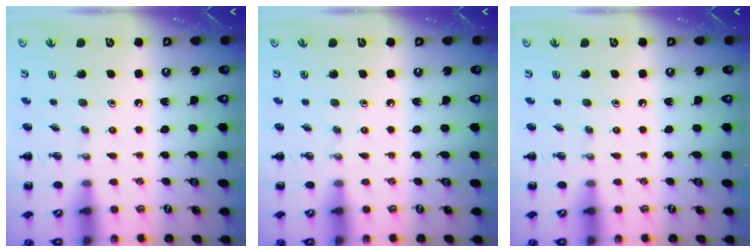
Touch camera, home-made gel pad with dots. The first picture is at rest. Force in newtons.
{"total": 0.0}
{"total": 0.0}